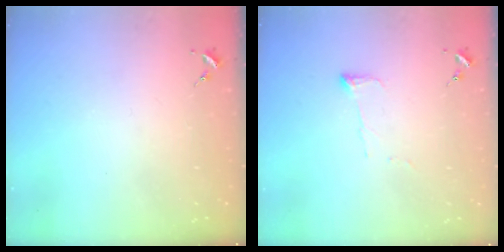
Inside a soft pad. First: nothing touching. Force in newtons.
{"total": 5.0, "press": 5.0, "slide": 0.7}